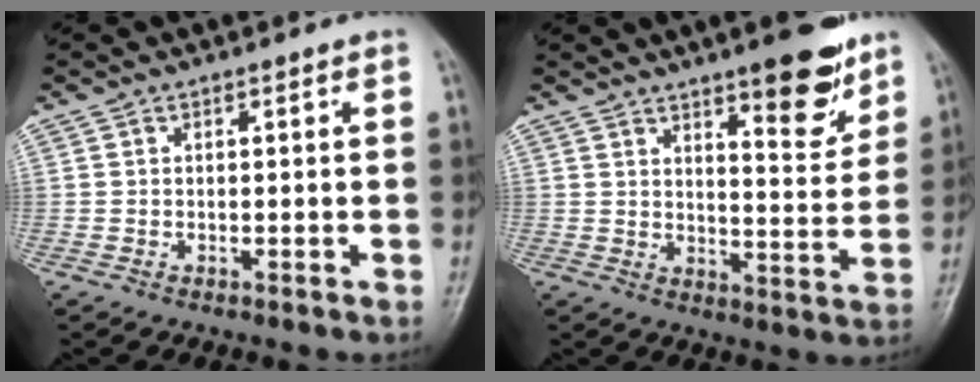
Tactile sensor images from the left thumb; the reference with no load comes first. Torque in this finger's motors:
{"motor_torque": [0.38, 0.46, 0.13, -0.27, 0.06]}